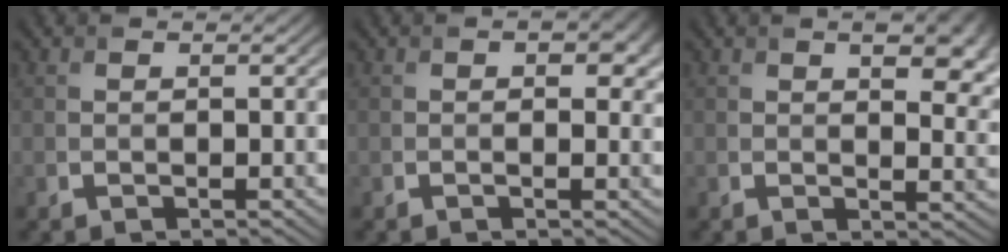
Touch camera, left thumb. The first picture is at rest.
{"total": 2.8, "force": [0.6, 1.4, 2.4], "torque": [-0.032, -0.001, 0.007]}
{"total": 7.4, "force": [3.0, 3.4, 5.9], "torque": [-0.075, -0.003, 0.046]}